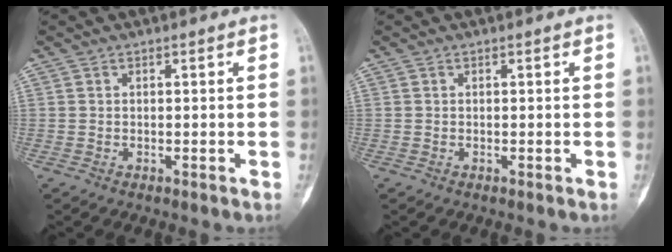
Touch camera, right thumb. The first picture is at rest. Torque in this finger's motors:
{"motor_torque": [-0.01, -0.21, 0.22, 0.02, -0.11]}